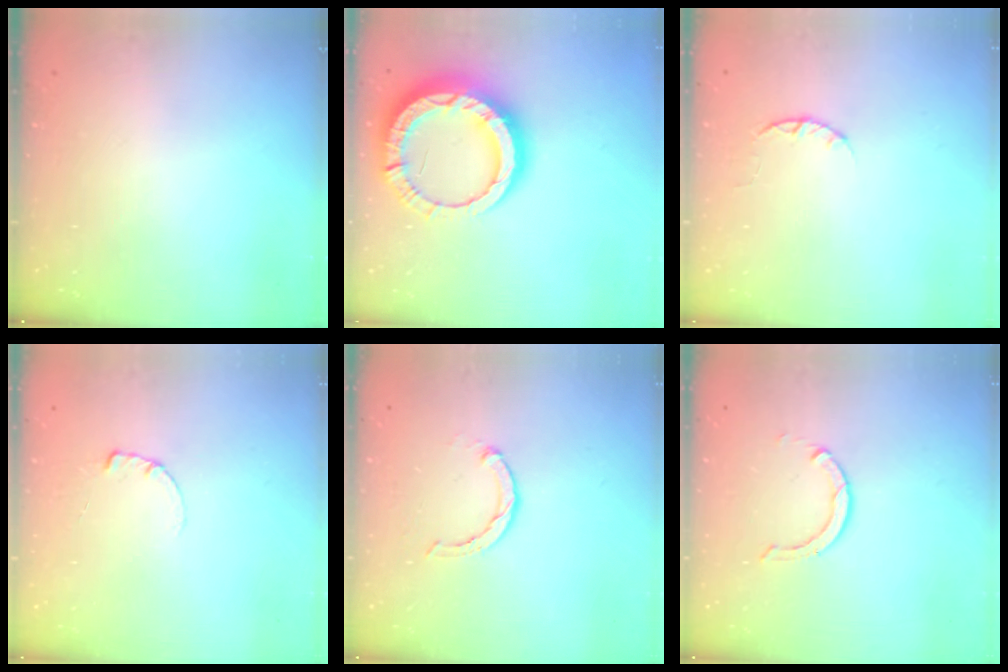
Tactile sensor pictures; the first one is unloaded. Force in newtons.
{"total": 17.4, "press": 17.3, "slide": 1.8}
{"total": 2.5, "press": 2.4, "slide": 0.4}
{"total": 0.6, "press": 0.6, "slide": 0.1}
{"total": 2.4, "press": 2.4, "slide": 0.4}
{"total": 2.9, "press": 2.9, "slide": 0.4}